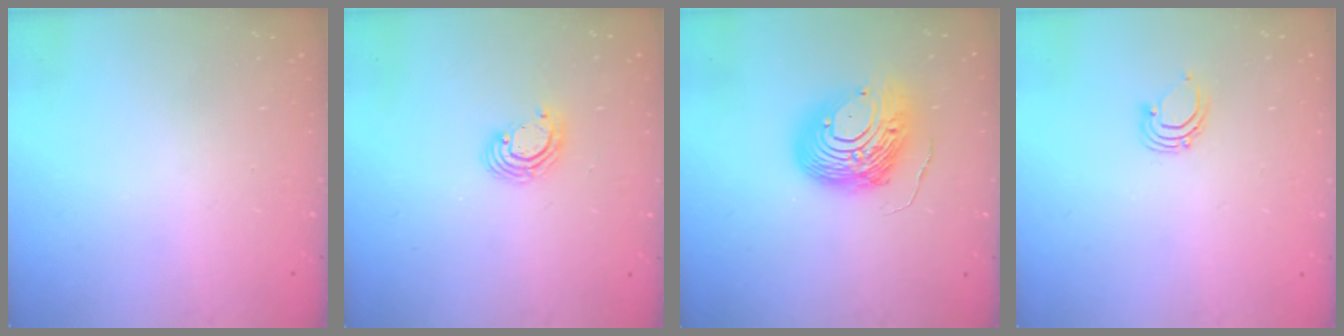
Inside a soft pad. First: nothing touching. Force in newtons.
{"total": 4.0, "press": 3.9, "slide": 0.2}
{"total": 14.4, "press": 14.4, "slide": 1.2}
{"total": 2.9, "press": 2.9, "slide": 0.2}